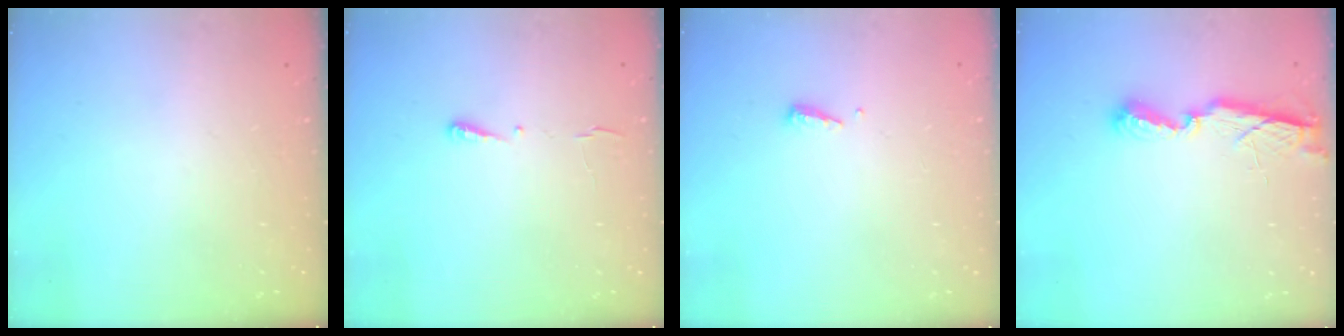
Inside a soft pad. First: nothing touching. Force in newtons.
{"total": 4.4, "press": 4.3, "slide": 0.7}
{"total": 5.3, "press": 5.3, "slide": 0.5}
{"total": 6.7, "press": 6.7, "slide": 0.5}